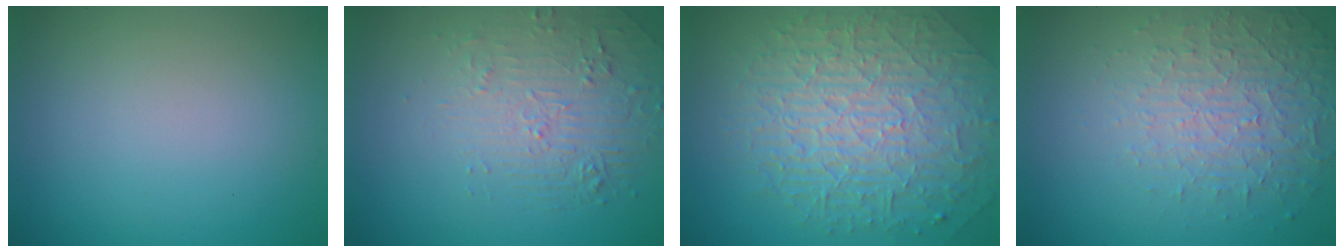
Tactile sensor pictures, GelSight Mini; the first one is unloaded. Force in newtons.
{"total": 2.1, "press": 1.5, "slide": 1.5}
{"total": 9.7, "press": 6.2, "slide": 7.5}
{"total": 4.7, "press": 3.2, "slide": 3.4}